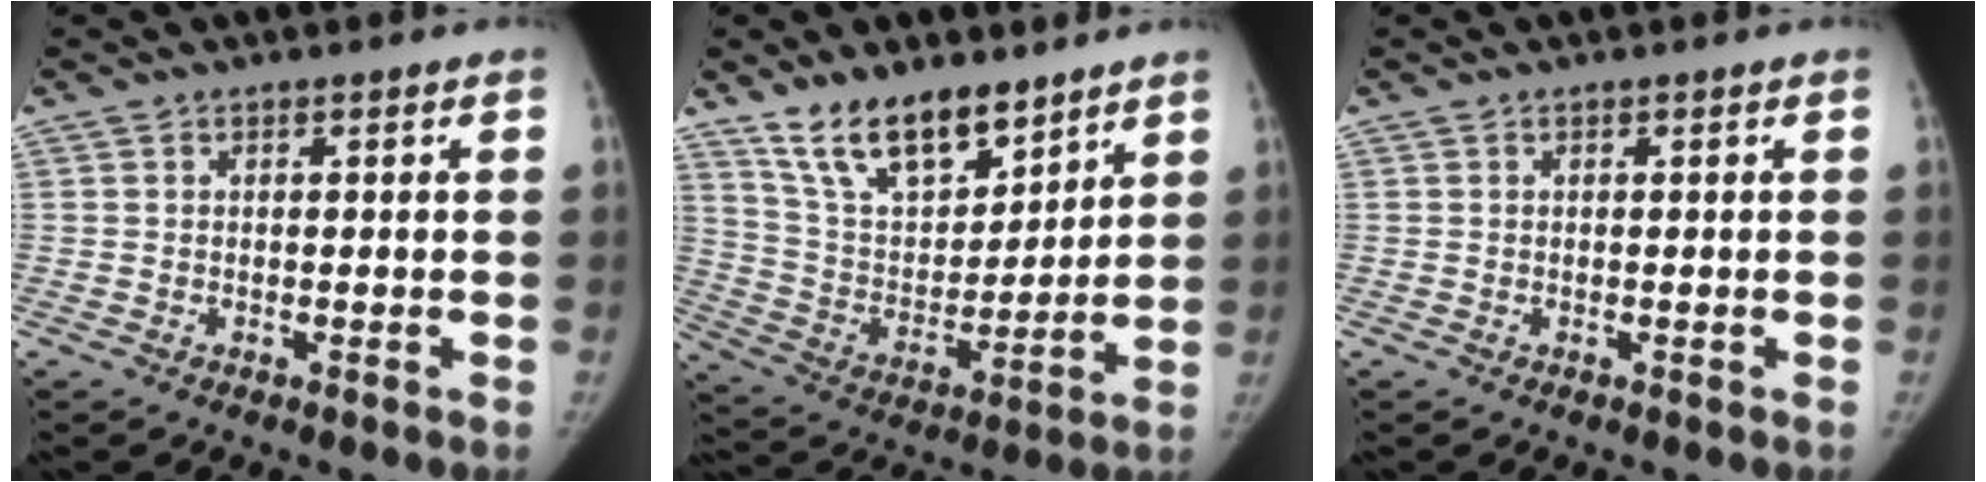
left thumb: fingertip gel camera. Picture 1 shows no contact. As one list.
[{"total": 15.4, "force": [11.3, 6.9, 7.8], "torque": [-0.094, -0.070, 0.214]}, {"total": 0.0}]